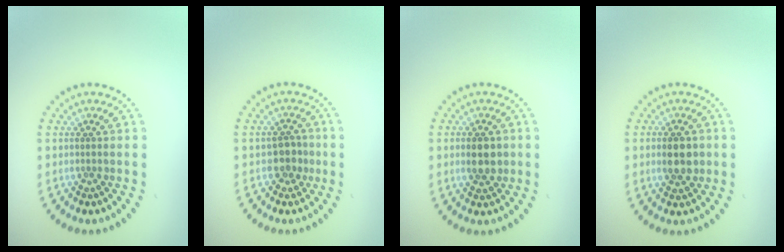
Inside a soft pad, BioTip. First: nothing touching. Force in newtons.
{"total": 2.1, "press": 1.8, "slide": 0.9}
{"total": 2.7, "press": 2.7, "slide": 0.1}
{"total": 3.3, "press": 3.3, "slide": 0.1}